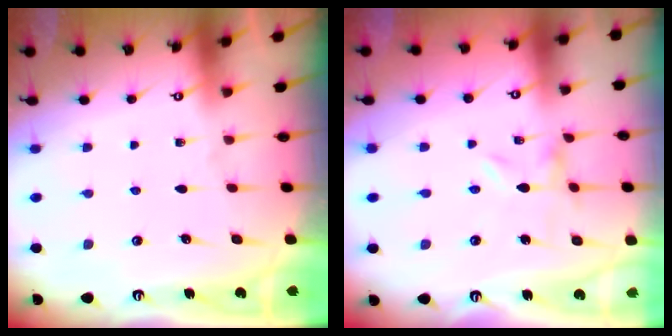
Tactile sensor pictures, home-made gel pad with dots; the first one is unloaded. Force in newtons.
{"total": 0.0}